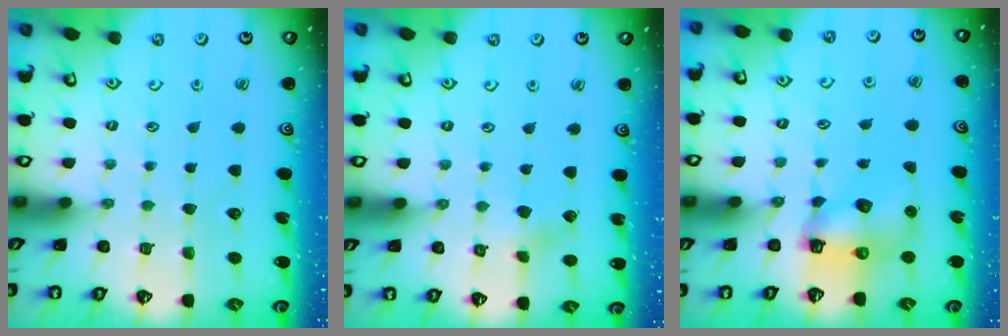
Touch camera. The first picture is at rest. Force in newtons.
{"total": 3.0, "press": 3.0, "slide": 0.3}
{"total": 6.9, "press": 6.8, "slide": 0.9}